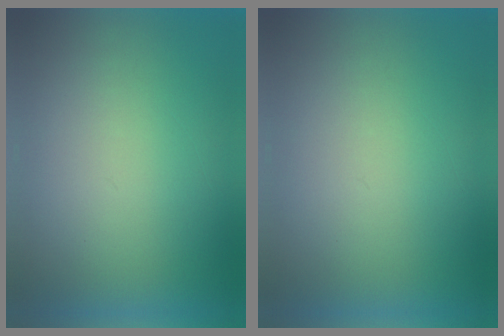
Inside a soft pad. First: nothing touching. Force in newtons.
{"total": 0.0}